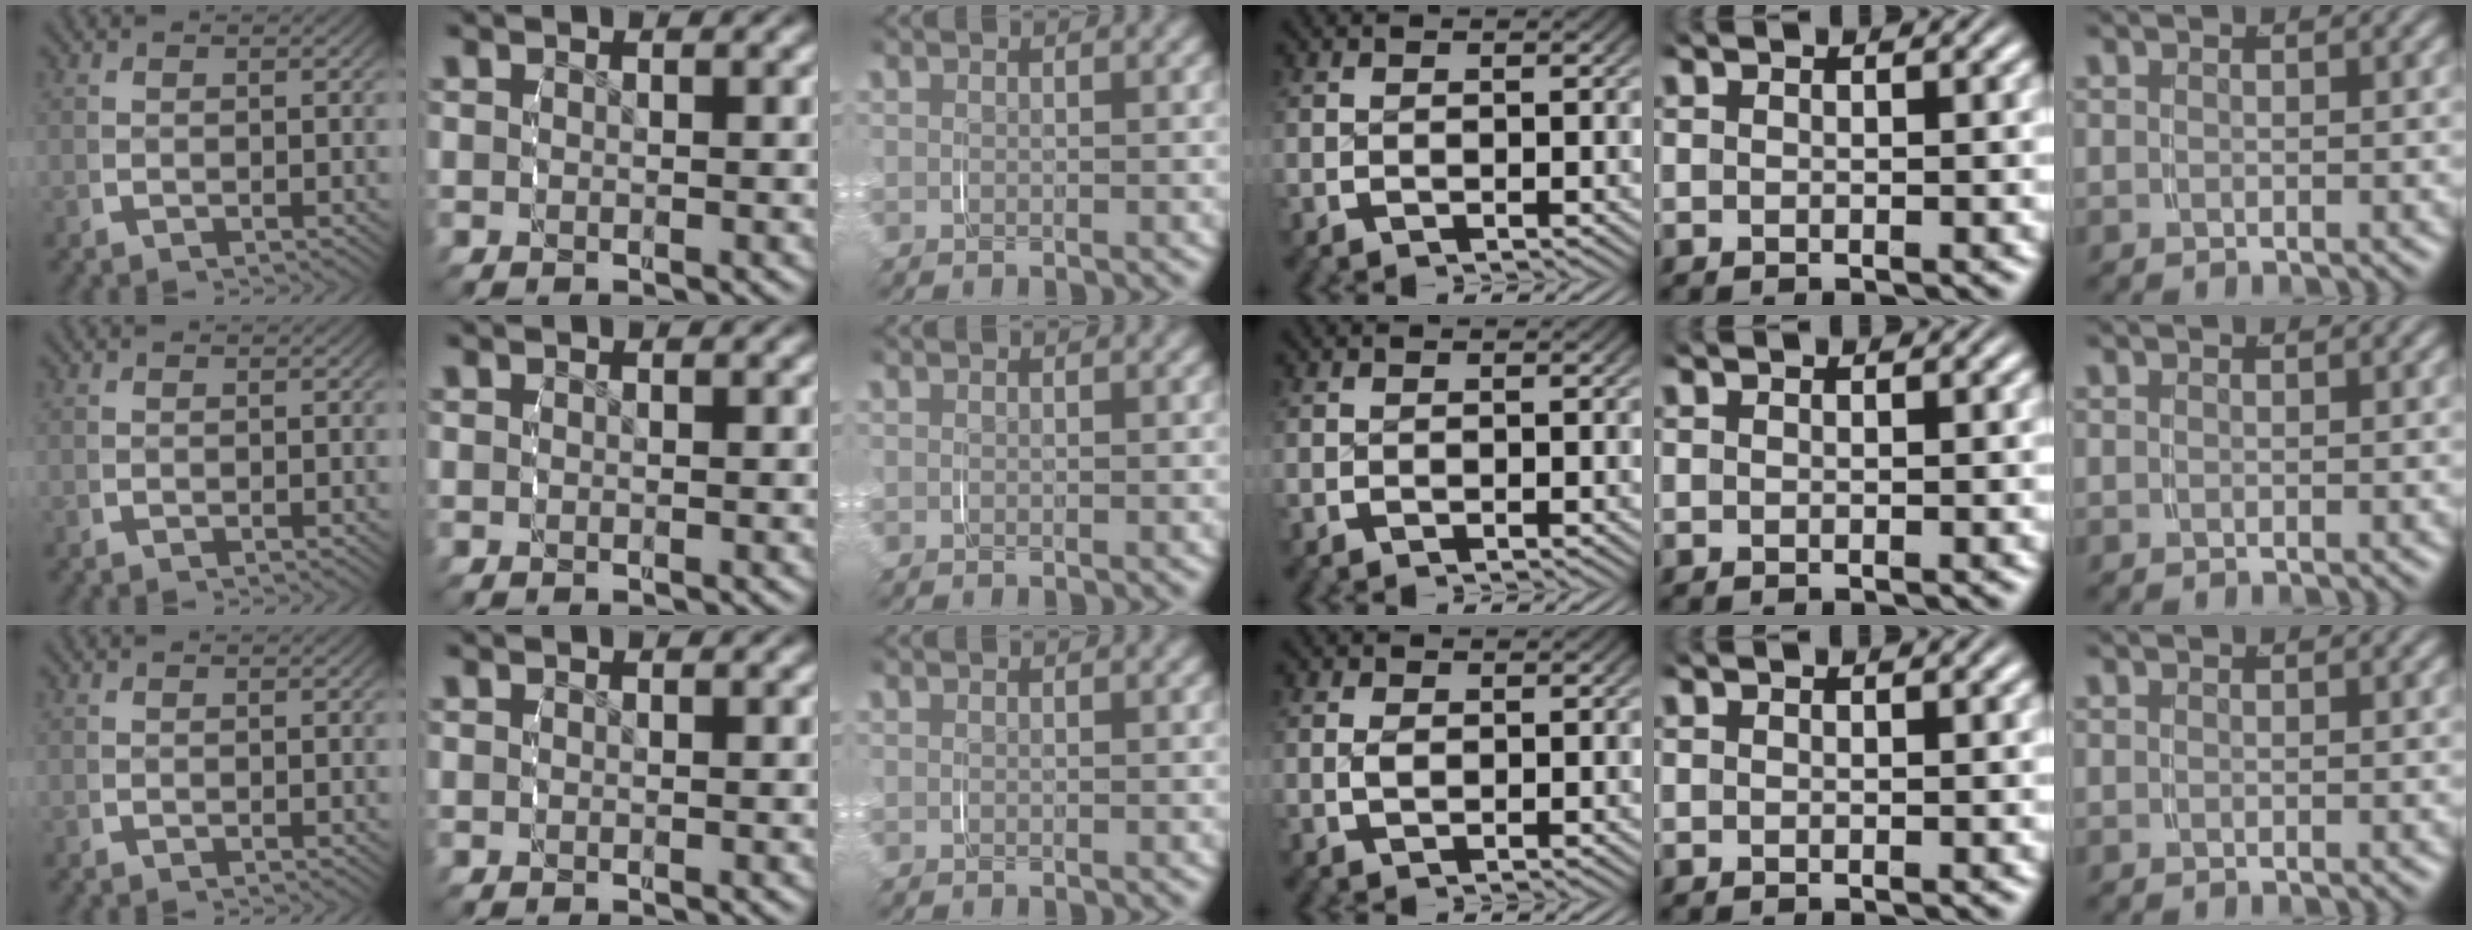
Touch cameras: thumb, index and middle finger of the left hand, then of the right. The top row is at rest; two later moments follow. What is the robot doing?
{"motion": "grasp_and_lifting", "object": "ribbon"}